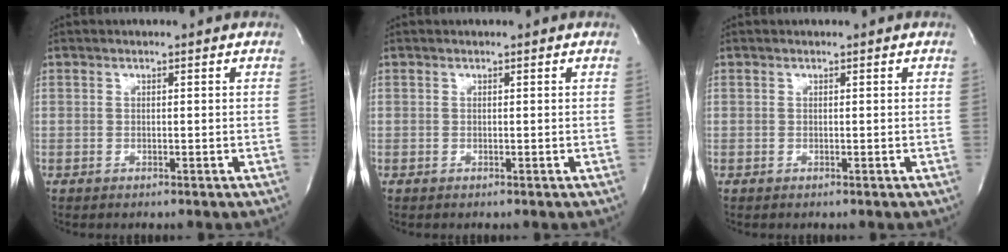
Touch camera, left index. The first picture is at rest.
{"total": 0.0}
{"total": 0.0}